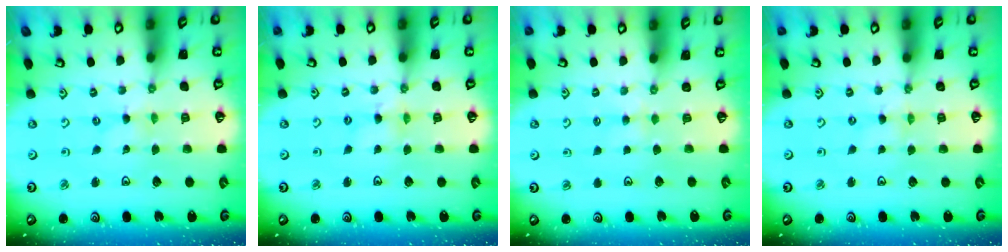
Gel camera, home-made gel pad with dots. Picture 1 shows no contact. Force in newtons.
{"total": 2.3, "press": 2.3, "slide": 0.3}
{"total": 3.0, "press": 3.0, "slide": 0.5}
{"total": 0.0}